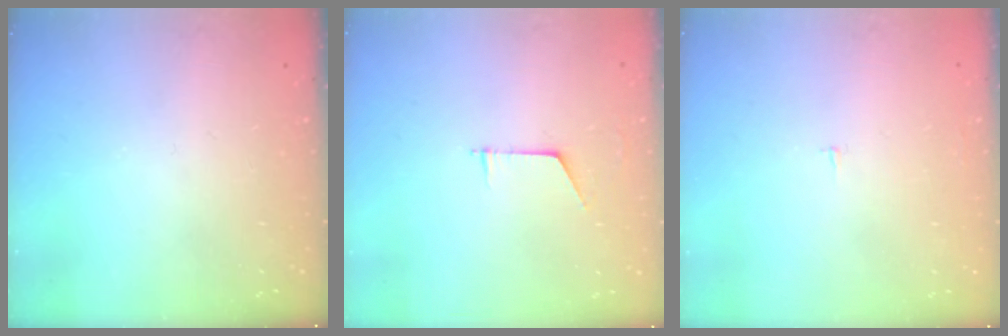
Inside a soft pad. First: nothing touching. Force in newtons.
{"total": 4.5, "press": 4.5, "slide": 0.4}
{"total": 1.2, "press": 1.2, "slide": 0.1}